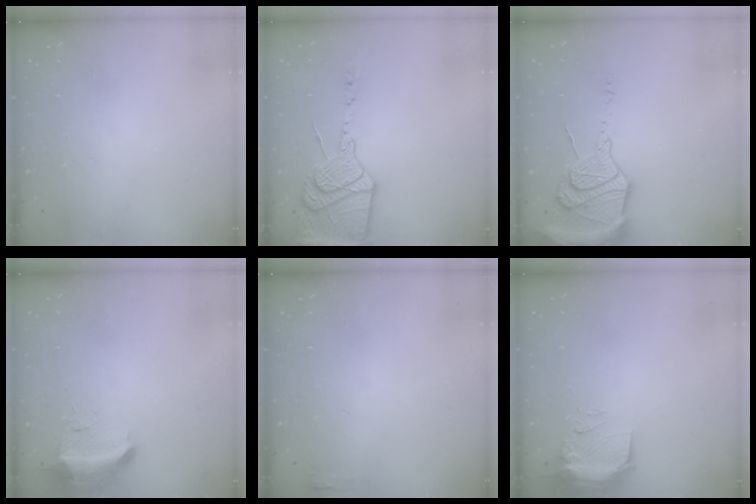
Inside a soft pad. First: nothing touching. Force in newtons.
{"total": 24.1, "press": 21.5, "slide": 10.8}
{"total": 18.9, "press": 18.8, "slide": 1.8}
{"total": 9.5, "press": 9.4, "slide": 1.8}
{"total": 2.7, "press": 2.6, "slide": 0.8}
{"total": 11.4, "press": 10.0, "slide": 5.4}